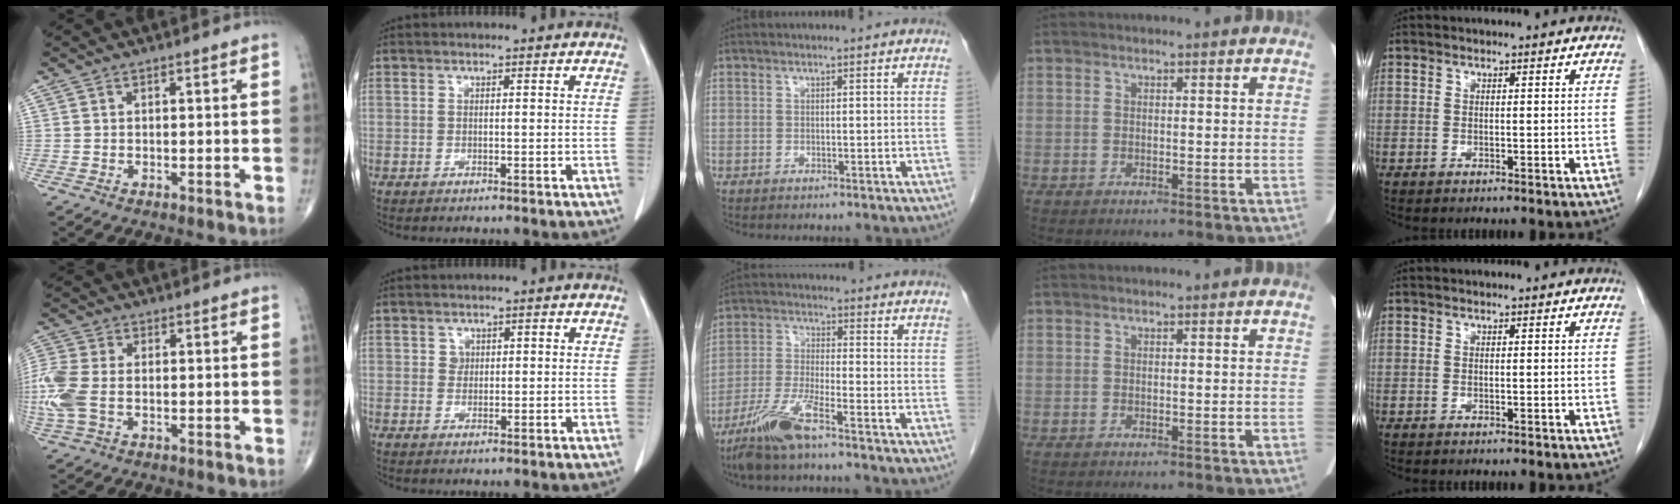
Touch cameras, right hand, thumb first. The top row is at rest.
{"thumb": {"total": 10.1, "force": [-1.3, 6.2, 7.8], "torque": [-0.219, 0.009, -0.026]}, "index": {"total": 1.5, "force": [0.4, 1.3, 0.5], "torque": [-0.004, 0.003, 0.009]}, "middle": {"total": 8.0, "force": [-5.7, 0.5, 5.6], "torque": [-0.124, -0.020, -0.117]}}